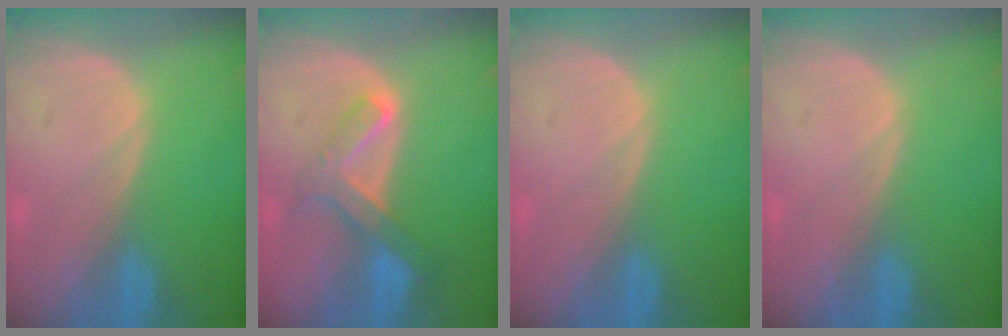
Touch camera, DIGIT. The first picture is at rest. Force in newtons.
{"total": 6.6, "press": 5.7, "slide": 3.2}
{"total": 0.0}
{"total": 0.0}